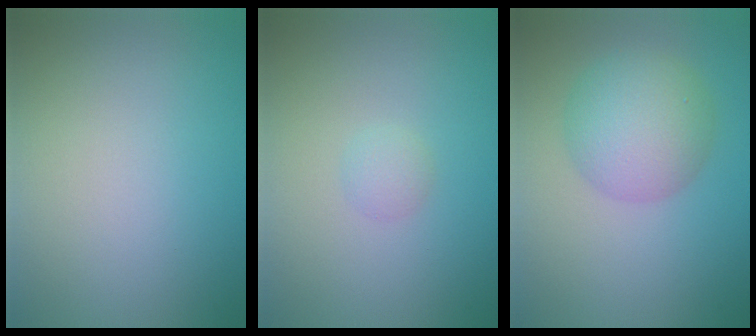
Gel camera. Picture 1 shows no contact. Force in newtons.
{"total": 1.0, "press": 1.0, "slide": 0.0}
{"total": 5.6, "press": 5.6, "slide": 0.1}